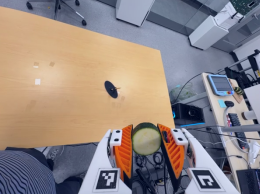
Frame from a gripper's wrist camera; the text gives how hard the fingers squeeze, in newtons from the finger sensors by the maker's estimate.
{"total": 11.2, "left": 10.7, "right": 11.7}